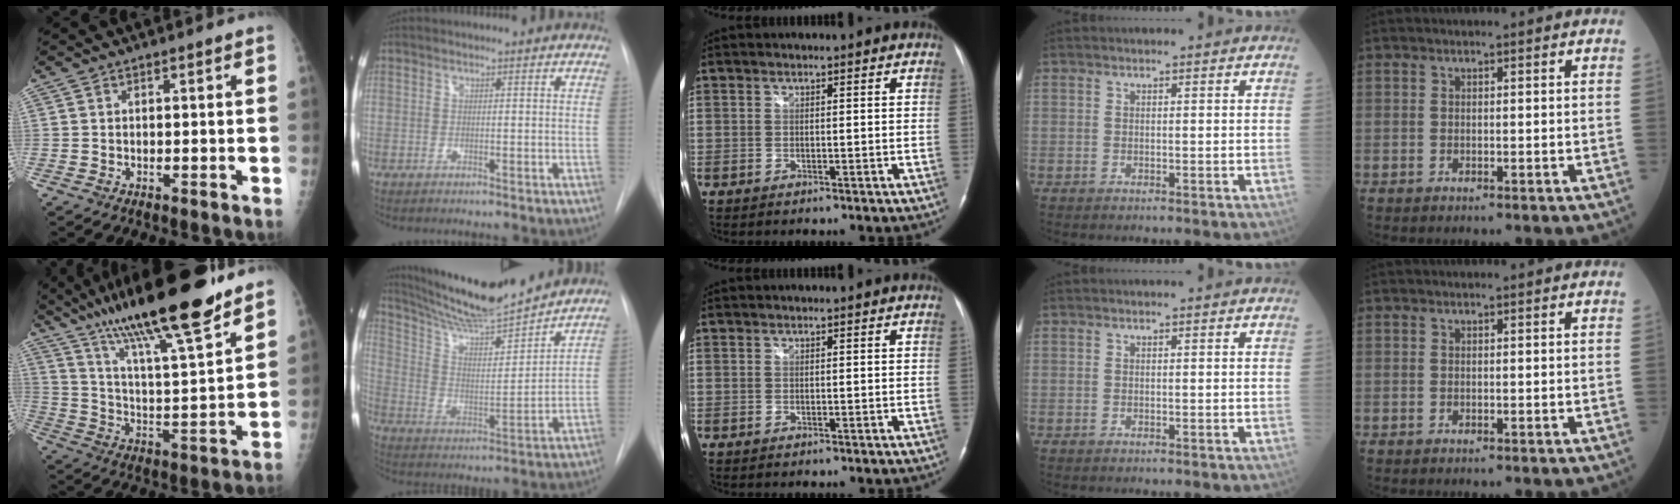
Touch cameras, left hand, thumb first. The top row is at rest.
{"thumb": {"total": 24.8, "force": [17.9, 4.1, 16.7], "torque": [-0.271, -0.058, 0.307]}, "index": {"total": 15.0, "force": [14.1, 0.6, 5.3], "torque": [-0.099, -0.011, 0.241]}}